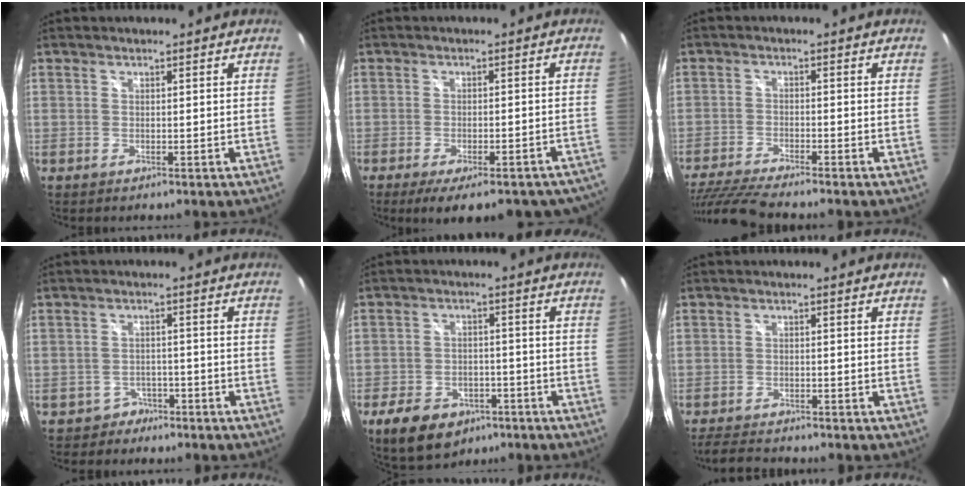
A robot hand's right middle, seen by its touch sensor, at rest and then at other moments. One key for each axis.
{"total": 16.0, "fx": -13.0, "fy": 4.5, "fz": 8.1, "tx": -0.131, "ty": -0.029, "tz": -0.155}
{"total": 9.2, "fx": -8.4, "fy": -0.3, "fz": 3.8, "tx": -0.105, "ty": -0.026, "tz": -0.156}
{"total": 3.7, "fx": -2.6, "fy": 2.6, "fz": -0.3, "tx": 0.003, "ty": 0.017, "tz": -0.040}
{"total": 11.8, "fx": -7.1, "fy": 7.5, "fz": 5.6, "tx": -0.140, "ty": -0.001, "tz": -0.100}
{"total": 5.0, "fx": -4.7, "fy": 0.7, "fz": 1.6, "tx": -0.048, "ty": -0.013, "tz": -0.081}